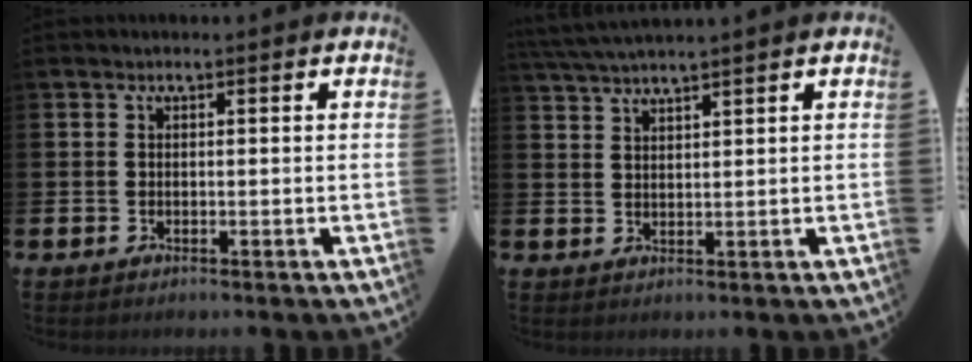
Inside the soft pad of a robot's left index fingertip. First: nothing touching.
{"total": 3.1, "force": [3.0, -0.4, 0.8], "torque": [-0.029, -0.006, 0.057]}